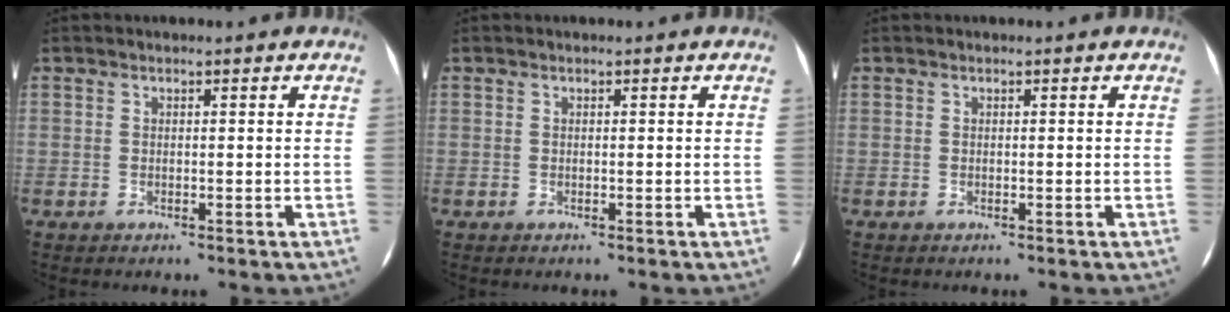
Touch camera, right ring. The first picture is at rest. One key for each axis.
{"total": 0.0}
{"total": 0.0}